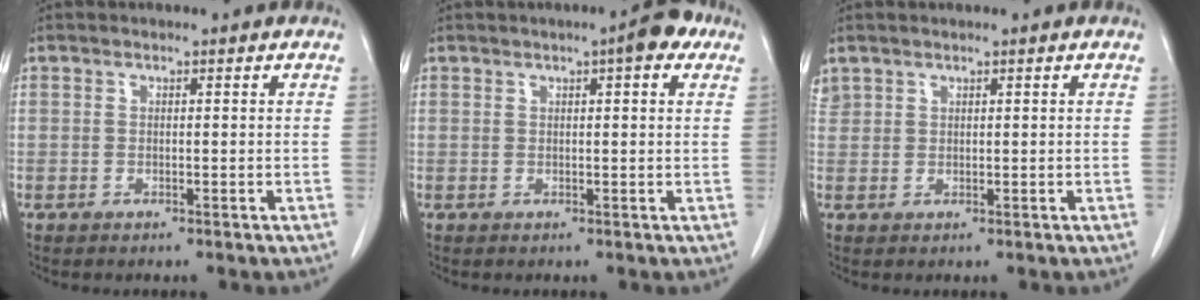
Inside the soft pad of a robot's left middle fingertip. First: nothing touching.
{"total": 4.6, "force": [2.5, 1.0, 3.7], "torque": [-0.050, 0.010, 0.027]}
{"total": 1.5, "force": [1.3, 0.8, 0.0], "torque": [-0.004, 0.011, 0.028]}